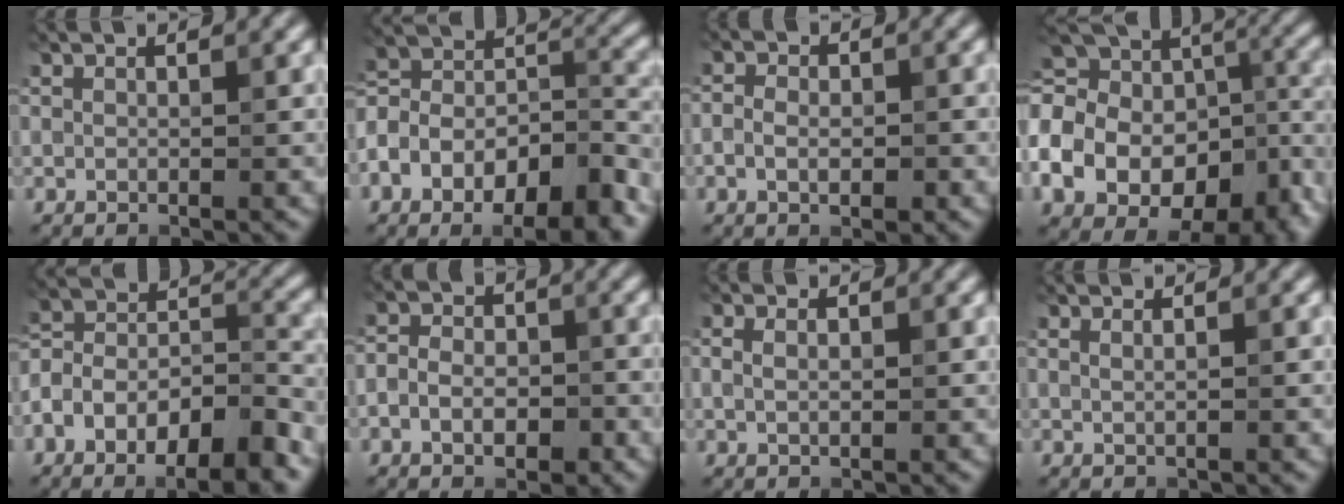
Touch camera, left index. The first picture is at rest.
{"total": 12.8, "force": [-6.4, 6.7, 8.8], "torque": [-0.147, 0.013, -0.109]}
{"total": 3.4, "force": [-0.6, 2.3, 2.5], "torque": [-0.019, 0.007, -0.018]}
{"total": 19.7, "force": [-6.5, 14.2, 12.0], "torque": [-0.257, -0.018, -0.081]}
{"total": 11.2, "force": [-5.9, 5.4, 7.7], "torque": [-0.129, 0.011, -0.104]}
{"total": 4.2, "force": [-1.3, 2.8, 2.8], "torque": [-0.021, 0.002, -0.029]}
{"total": 1.6, "force": [0.5, 0.9, 1.2], "torque": [-0.020, -0.003, 0.009]}
{"total": 1.2, "force": [0.5, 0.6, 0.9], "torque": [-0.005, -0.006, -0.001]}